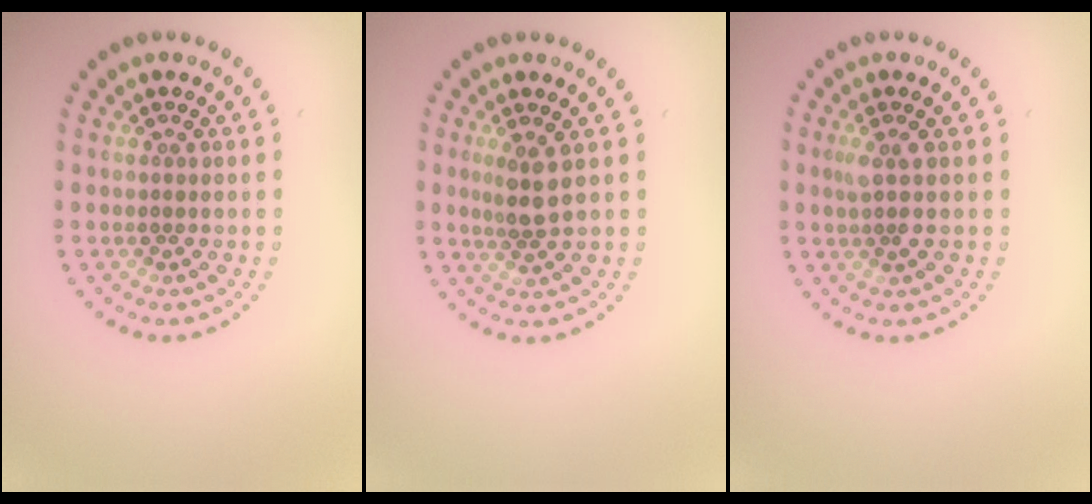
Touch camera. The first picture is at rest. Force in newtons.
{"total": 2.2, "press": 1.6, "slide": 1.4}
{"total": 1.6, "press": 1.3, "slide": 1.0}